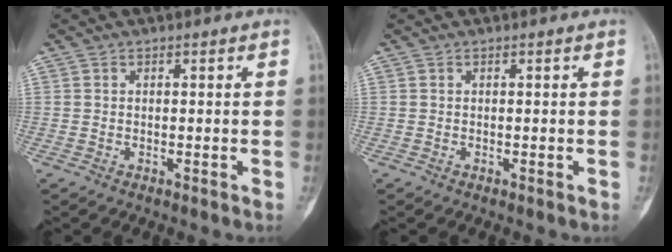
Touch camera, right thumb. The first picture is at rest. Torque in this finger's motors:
{"motor_torque": [1.32, 1.32, -0.07, 0.07, 0.00]}